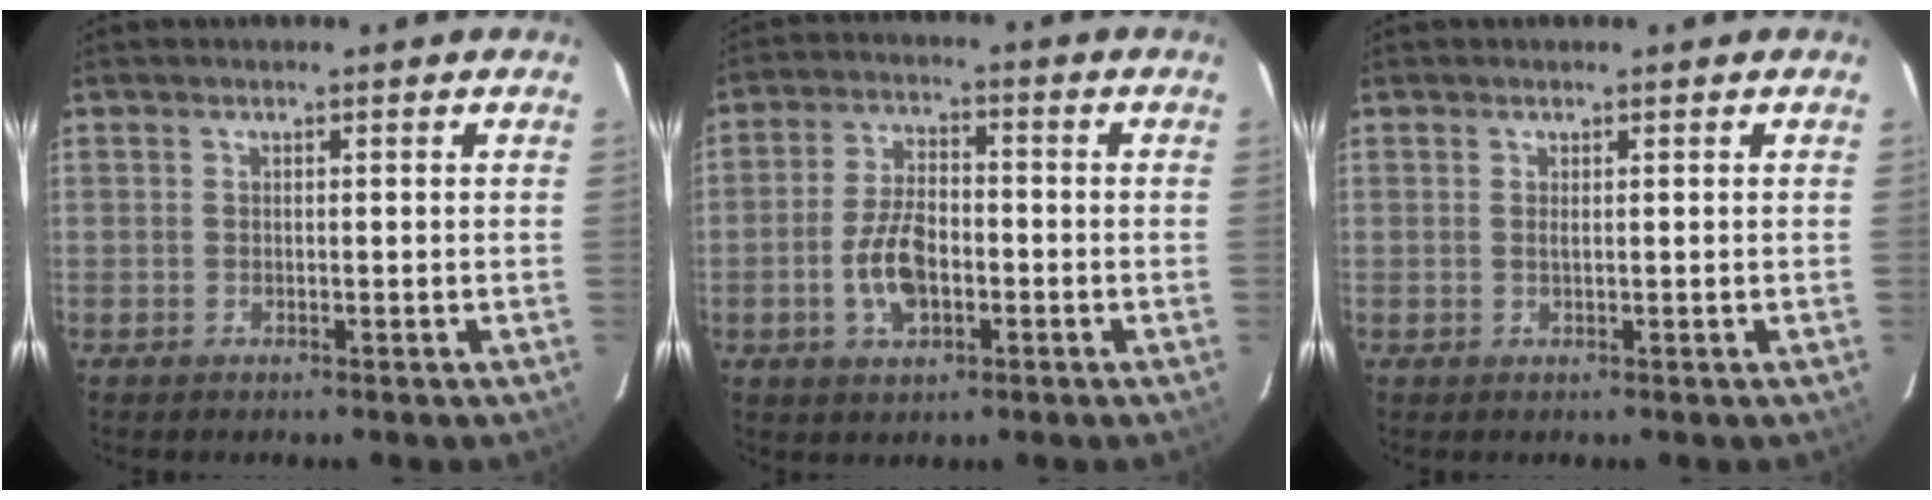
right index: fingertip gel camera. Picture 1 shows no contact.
{"total": 8.6, "force": [-2.6, 4.6, 6.8], "torque": [-0.139, 0.007, -0.042]}
{"total": 0.5, "force": [0.2, -0.1, 0.4], "torque": [-0.011, 0.001, 0.004]}